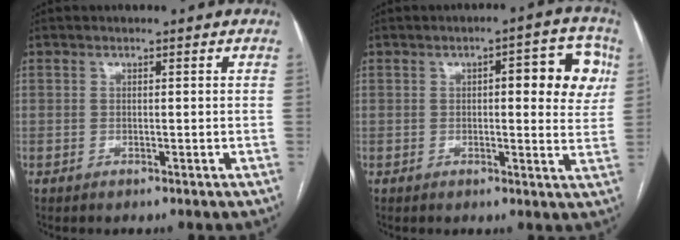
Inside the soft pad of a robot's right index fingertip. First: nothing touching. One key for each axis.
{"total": 9.0, "fx": 2.2, "fy": 2.8, "fz": 8.3, "tx": -0.091, "ty": 0.017, "tz": 0.022}